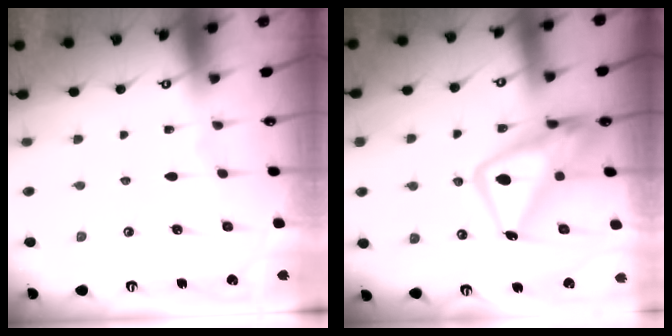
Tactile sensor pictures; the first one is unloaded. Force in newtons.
{"total": 14.2, "press": 14.1, "slide": 1.4}